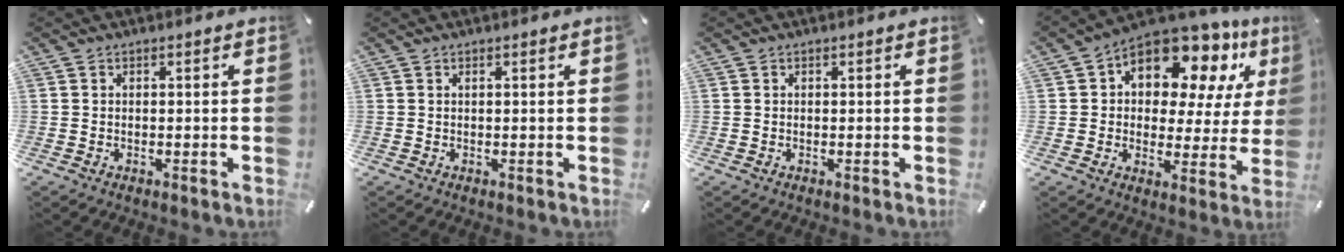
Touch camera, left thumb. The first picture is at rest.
{"total": 0.6, "force": [0.3, 0.1, 0.6], "torque": [-0.011, 0.001, 0.005]}
{"total": 0.0}
{"total": 13.6, "force": [9.1, 7.6, 6.6], "torque": [-0.109, -0.078, 0.161]}